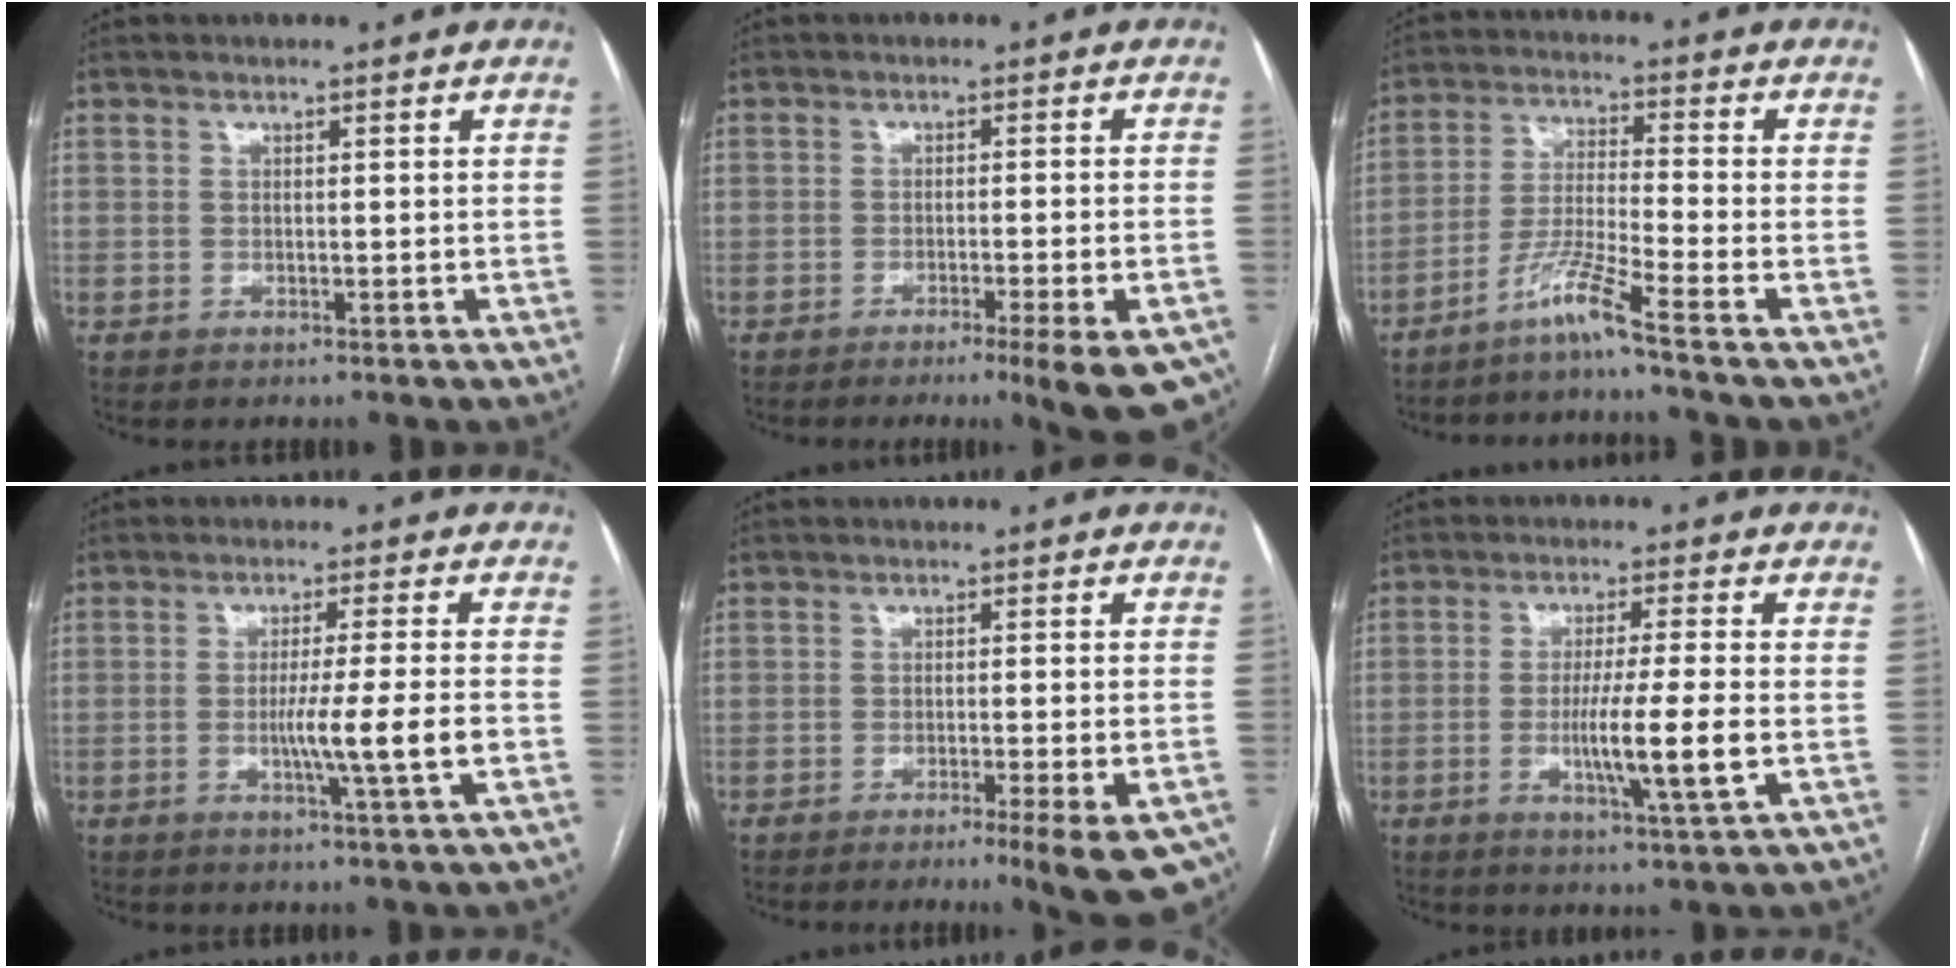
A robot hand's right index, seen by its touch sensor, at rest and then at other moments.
{"total": 9.9, "force": [-6.4, 0.5, 7.6], "torque": [-0.059, -0.008, -0.087]}
{"total": 6.8, "force": [-5.1, -1.9, 4.1], "torque": [-0.088, -0.022, -0.105]}
{"total": 7.4, "force": [-1.7, -1.4, 7.0], "torque": [-0.116, -0.016, -0.030]}
{"total": 9.8, "force": [-6.2, 0.5, 7.5], "torque": [-0.059, -0.009, -0.086]}
{"total": 9.0, "force": [-2.0, -0.6, 8.8], "torque": [-0.156, -0.017, -0.036]}